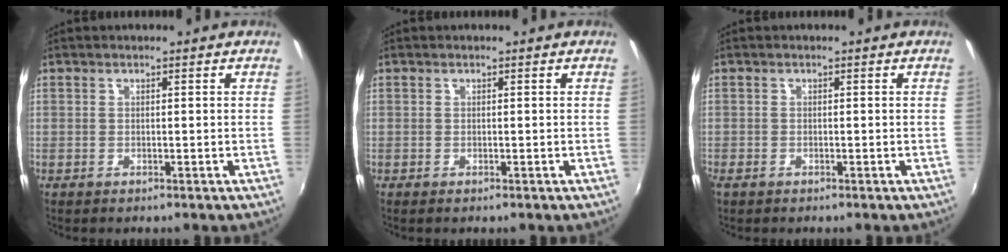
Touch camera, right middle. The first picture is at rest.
{"total": 0.0}
{"total": 1.0, "force": [-0.7, 0.6, 0.4], "torque": [-0.008, -0.003, -0.015]}